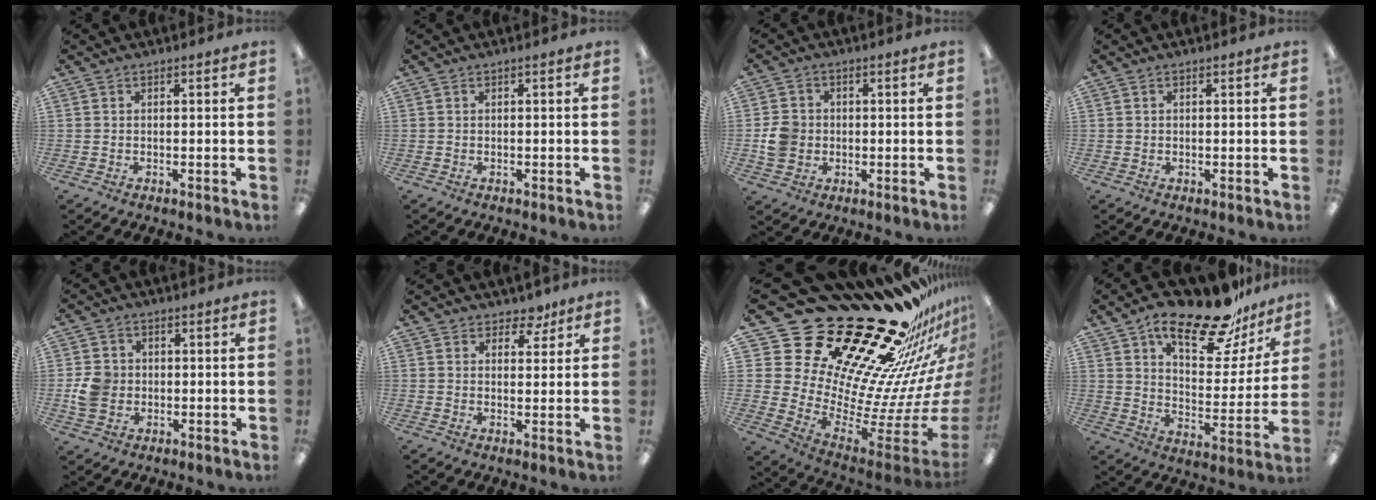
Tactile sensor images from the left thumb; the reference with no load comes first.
{"total": 0.0}
{"total": 6.2, "force": [-0.4, 5.8, 2.3], "torque": [-0.031, 0.013, -0.004]}
{"total": 0.7, "force": [0.3, 0.6, -0.1], "torque": [0.003, 0.004, 0.004]}
{"total": 6.5, "force": [-0.3, 6.0, 2.7], "torque": [-0.046, 0.010, -0.003]}
{"total": 4.5, "force": [3.4, 2.8, 1.0], "torque": [-0.005, -0.015, 0.059]}
{"total": 34.9, "force": [27.5, 14.2, 16.2], "torque": [-0.165, -0.286, 0.545]}
{"total": 21.6, "force": [16.6, 7.6, 11.5], "torque": [-0.182, -0.105, 0.279]}